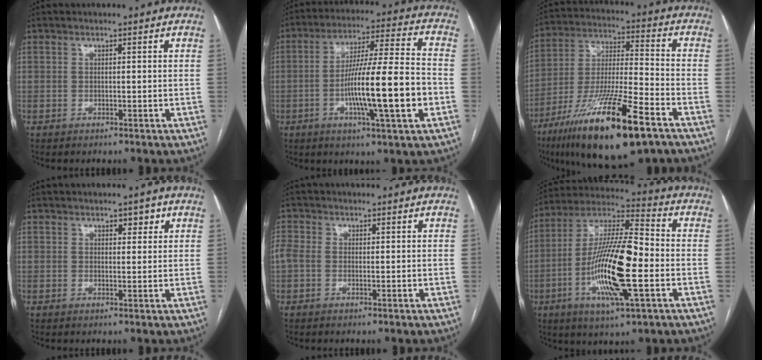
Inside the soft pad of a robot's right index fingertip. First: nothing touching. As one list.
[{"total": 16.1, "force": [-4.0, 0.3, 15.6], "torque": [-0.266, -0.001, -0.069]}, {"total": 21.6, "force": [-12.8, 2.6, 17.2], "torque": [-0.314, -0.040, -0.222]}, {"total": 1.8, "force": [1.1, 0.9, 1.1], "torque": [-0.011, 0.002, 0.014]}, {"total": 2.3, "force": [-0.2, 1.6, 1.7], "torque": [-0.055, 0.015, -0.005]}, {"total": 18.2, "force": [-4.2, 2.7, 17.5], "torque": [-0.345, -0.004, -0.077]}]